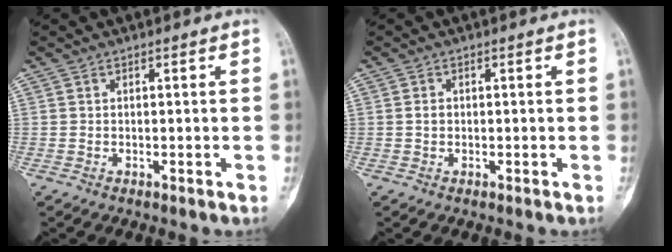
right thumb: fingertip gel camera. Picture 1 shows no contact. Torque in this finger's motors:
{"motor_torque": [0.26, 0.40, 0.17, -0.12, 0.09]}